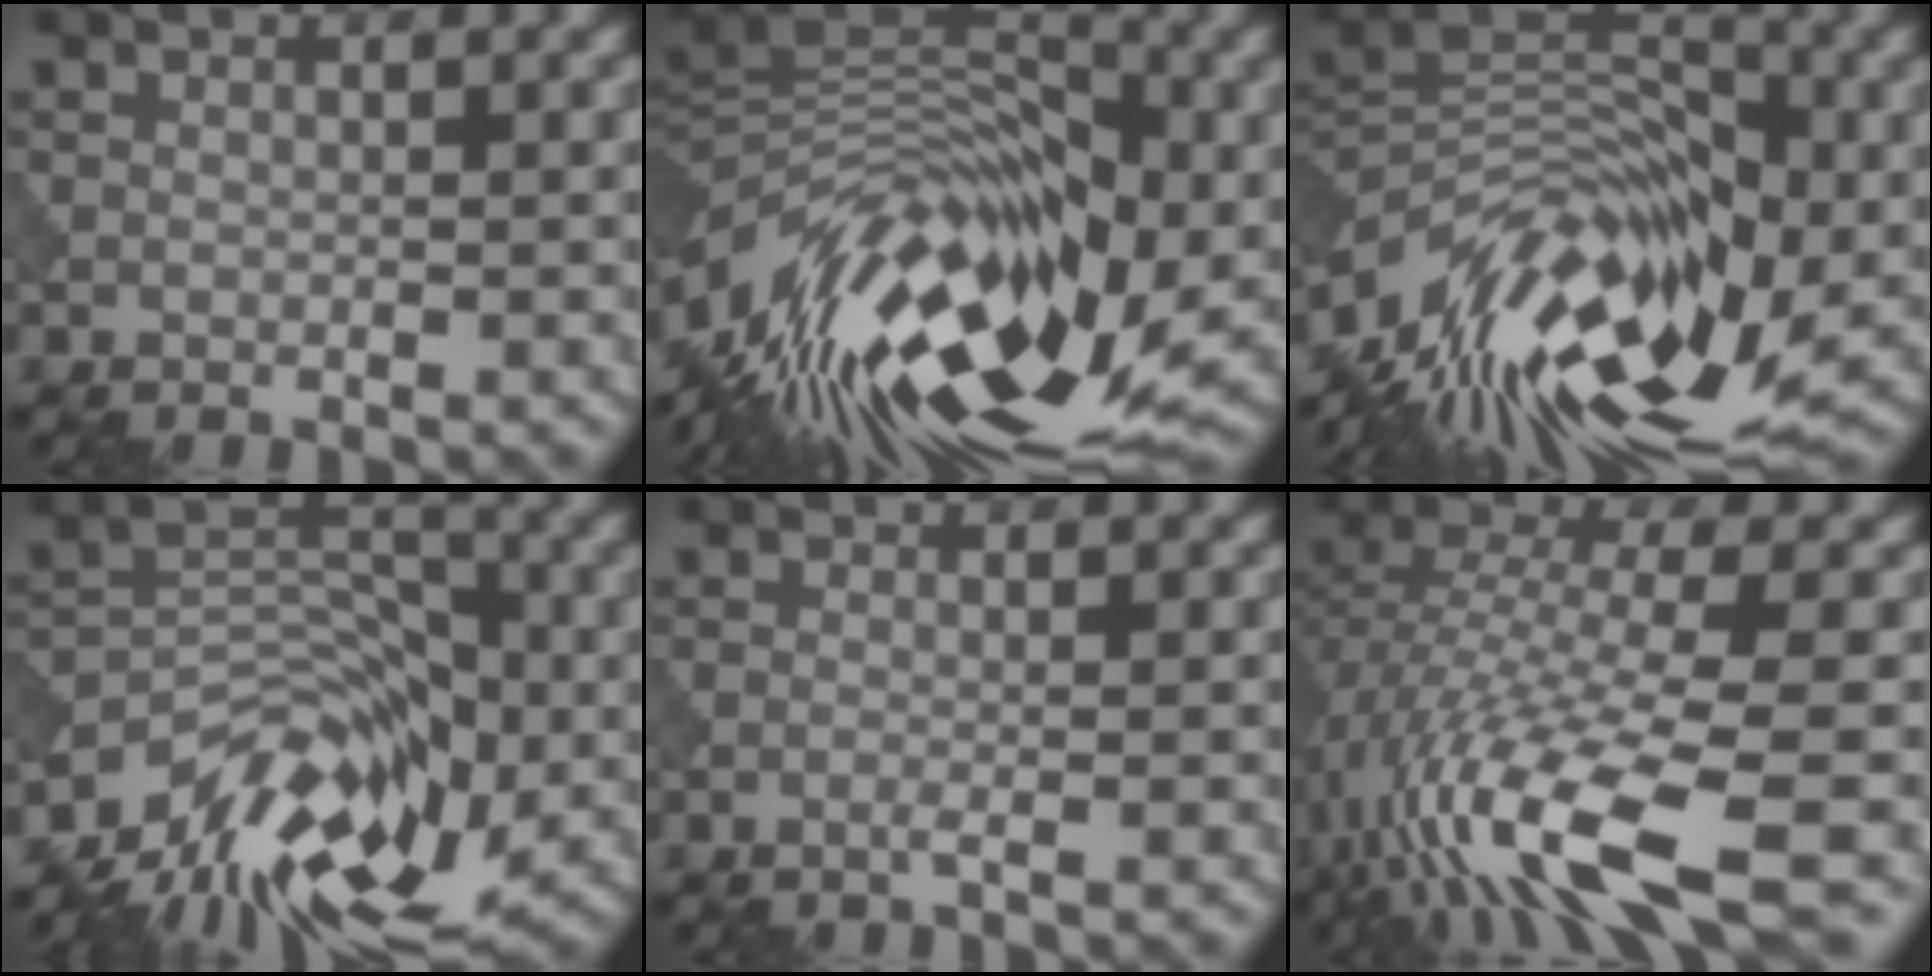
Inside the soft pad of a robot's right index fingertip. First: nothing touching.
{"total": 16.4, "force": [-5.3, 7.9, 13.3], "torque": [-0.232, 0.031, -0.119]}
{"total": 13.5, "force": [-5.9, 6.9, 9.9], "torque": [-0.177, 0.030, -0.125]}
{"total": 9.8, "force": [-6.5, 4.8, 5.6], "torque": [-0.076, 0.001, -0.127]}
{"total": 1.0, "force": [-0.3, 0.2, 0.9], "torque": [-0.016, -0.001, -0.011]}
{"total": 12.5, "force": [-5.3, 3.7, 10.7], "torque": [-0.214, -0.006, -0.095]}